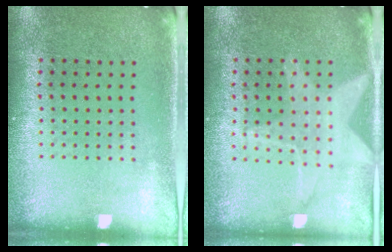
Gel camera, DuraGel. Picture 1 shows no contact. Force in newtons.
{"total": 1.1, "press": 1.1, "slide": 0.1}